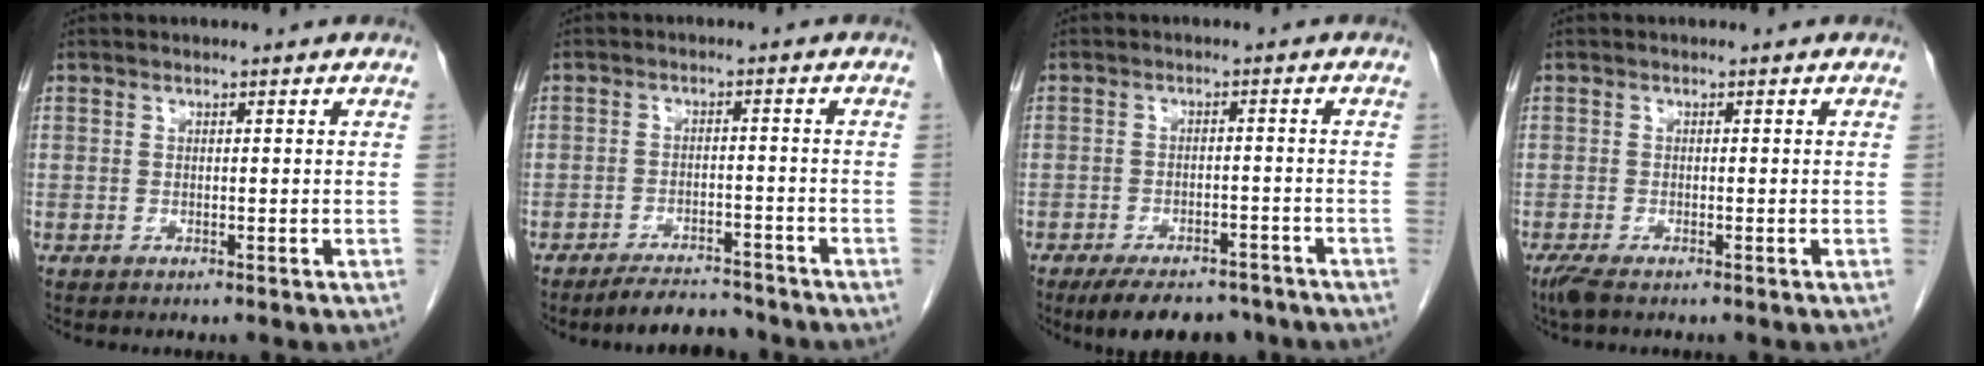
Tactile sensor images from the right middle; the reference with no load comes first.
{"total": 5.5, "force": [-5.1, 1.3, 1.4], "torque": [-0.020, -0.007, -0.083]}
{"total": 10.0, "force": [-8.1, 4.1, 4.3], "torque": [-0.056, -0.001, -0.116]}
{"total": 2.3, "force": [-1.7, 0.6, 1.5], "torque": [-0.038, -0.009, -0.032]}